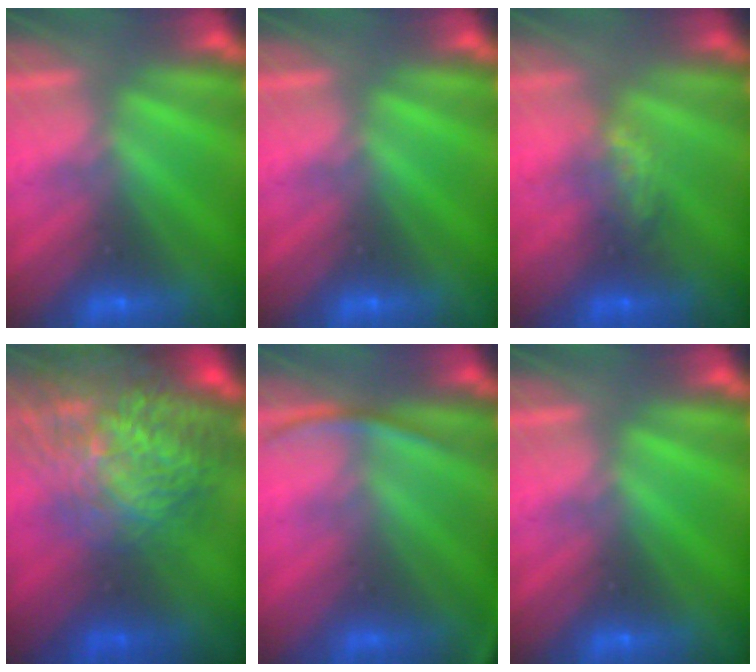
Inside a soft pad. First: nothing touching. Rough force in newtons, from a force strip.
{"total": 0.0}
{"total": 4.6}
{"total": 7.2}
{"total": 2.8}
{"total": 0.0}